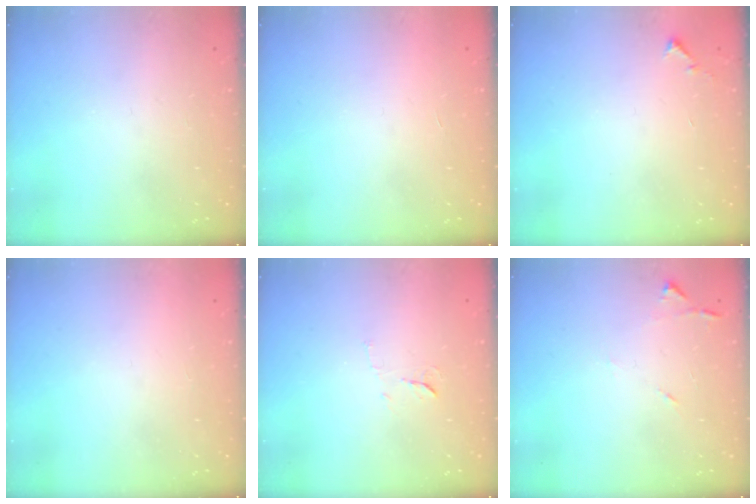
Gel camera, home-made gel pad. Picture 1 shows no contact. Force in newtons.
{"total": 1.7, "press": 1.7, "slide": 0.1}
{"total": 5.8, "press": 5.8, "slide": 0.4}
{"total": 1.5, "press": 1.5, "slide": 0.1}
{"total": 5.5, "press": 5.5, "slide": 0.4}
{"total": 6.7, "press": 6.7, "slide": 0.7}